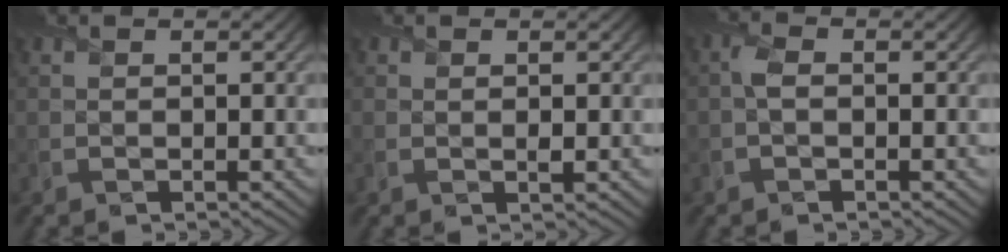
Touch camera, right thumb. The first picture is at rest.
{"total": 0.7, "force": [0.2, 0.5, 0.4], "torque": [-0.009, -0.006, 0.002]}
{"total": 1.7, "force": [-0.3, 0.9, 1.4], "torque": [-0.034, 0.006, -0.012]}